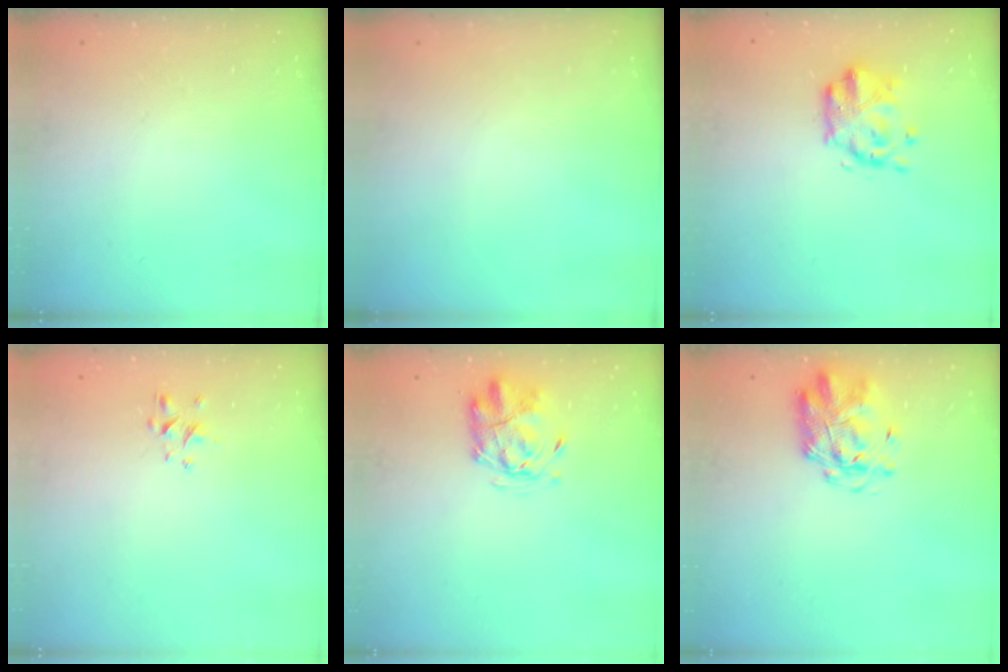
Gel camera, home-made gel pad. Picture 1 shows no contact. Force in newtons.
{"total": 0.0}
{"total": 6.8, "press": 6.8, "slide": 0.6}
{"total": 1.3, "press": 1.1, "slide": 0.6}
{"total": 2.4, "press": 2.3, "slide": 0.5}
{"total": 2.8, "press": 2.7, "slide": 0.8}